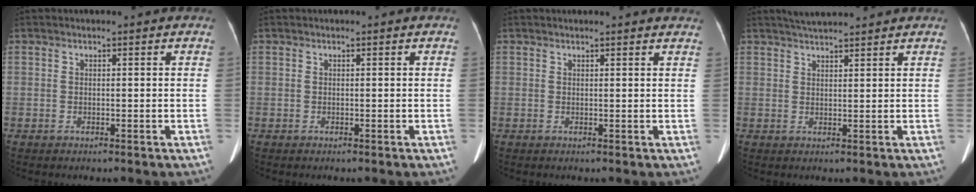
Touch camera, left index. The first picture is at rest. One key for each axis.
{"total": 0.0}
{"total": 6.0, "fx": 5.8, "fy": 0.9, "fz": 1.6, "tx": -0.015, "ty": 0.010, "tz": 0.044}
{"total": 5.0, "fx": 4.6, "fy": 0.4, "fz": 1.8, "tx": -0.031, "ty": 0.030, "tz": 0.077}